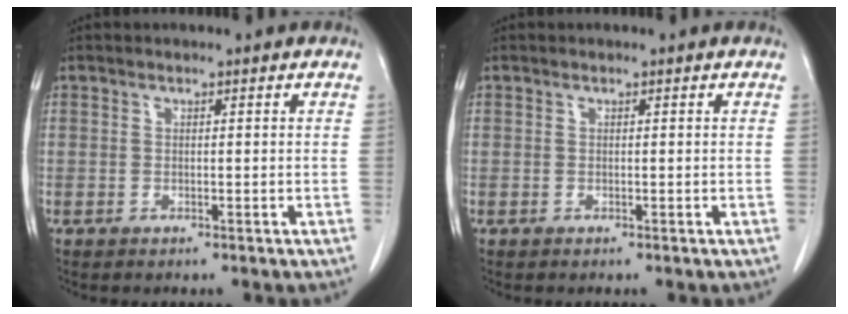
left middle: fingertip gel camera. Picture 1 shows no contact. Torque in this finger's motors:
{"motor_torque": [0.02, -0.02, -0.08, 0.00]}